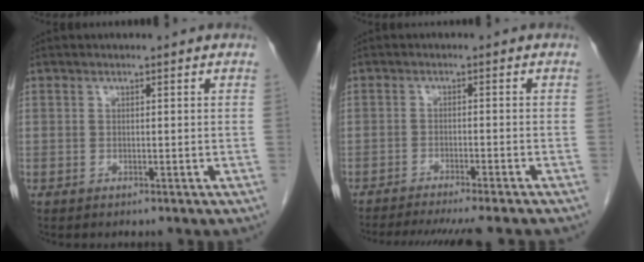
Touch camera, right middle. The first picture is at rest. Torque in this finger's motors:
{"motor_torque": [1.07, -1.07, 0.13, 0.08]}